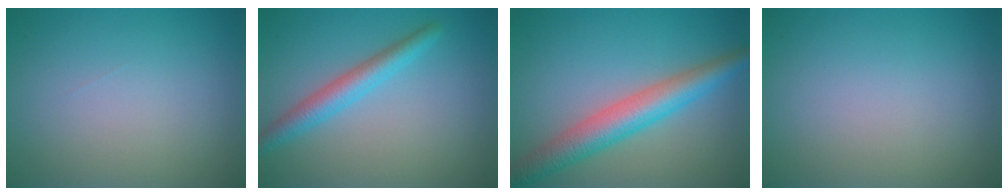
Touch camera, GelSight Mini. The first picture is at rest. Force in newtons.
{"total": 3.1, "press": 3.1, "slide": 0.1}
{"total": 5.5, "press": 5.5, "slide": 0.1}
{"total": 0.0}